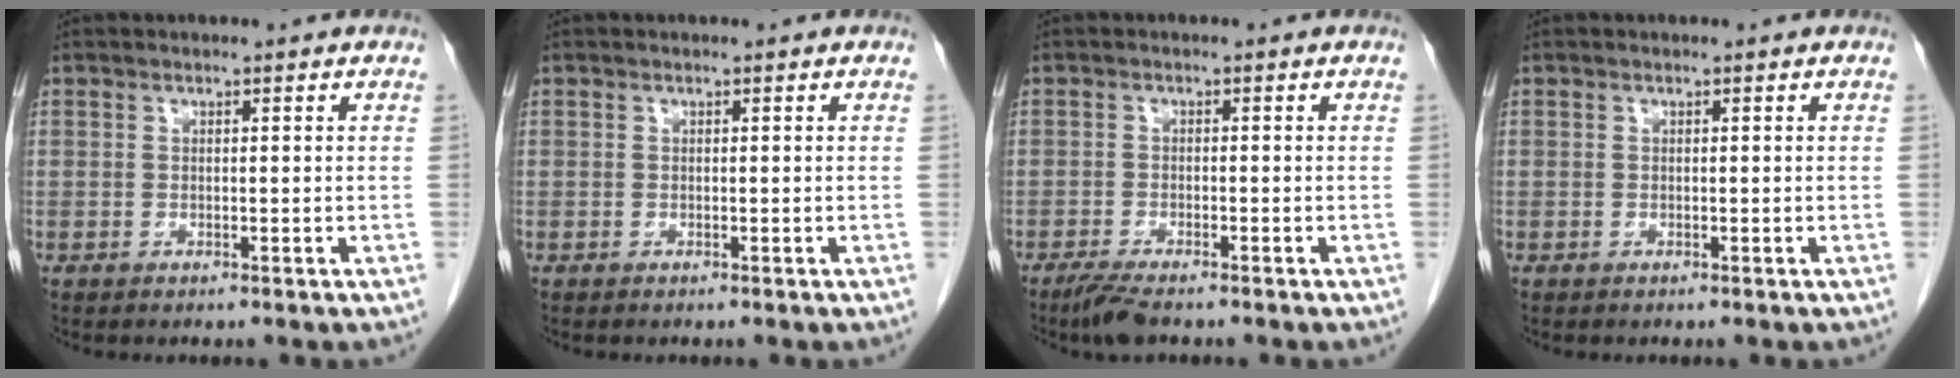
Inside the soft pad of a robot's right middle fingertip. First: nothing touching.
{"total": 0.0}
{"total": 3.7, "force": [-2.9, 0.5, 2.2], "torque": [-0.046, -0.009, -0.053]}
{"total": 0.0}